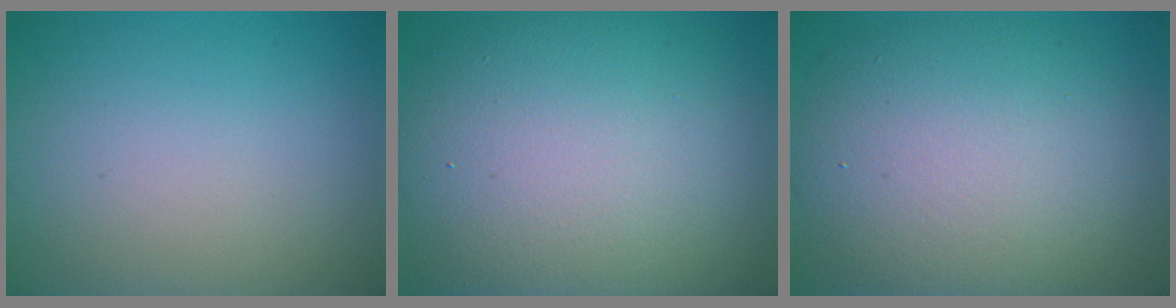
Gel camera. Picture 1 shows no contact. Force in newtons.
{"total": 14.3, "press": 14.3, "slide": 0.9}
{"total": 10.7, "press": 10.7, "slide": 0.7}